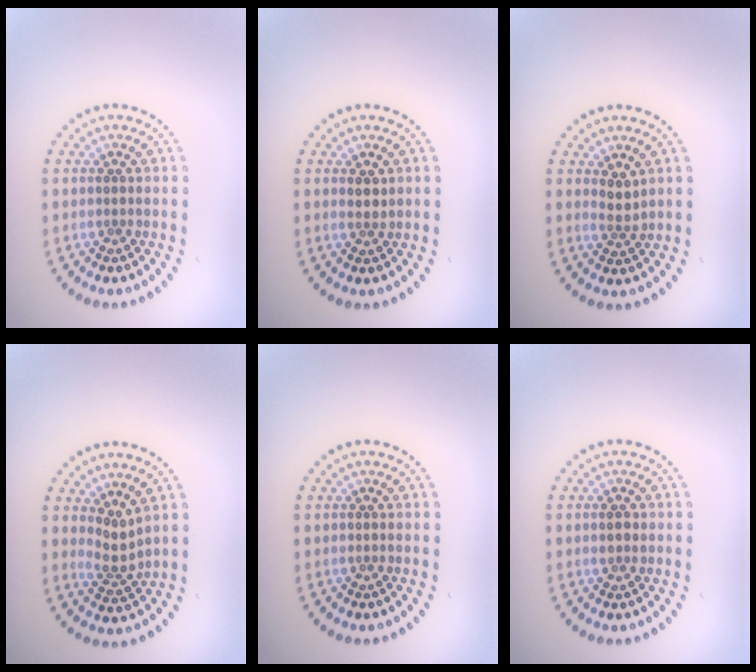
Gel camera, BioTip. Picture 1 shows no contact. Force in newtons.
{"total": 1.2, "press": 1.1, "slide": 0.5}
{"total": 1.6, "press": 1.1, "slide": 1.1}
{"total": 2.3, "press": 1.5, "slide": 1.7}
{"total": 0.0}
{"total": 1.2, "press": 1.1, "slide": 0.4}